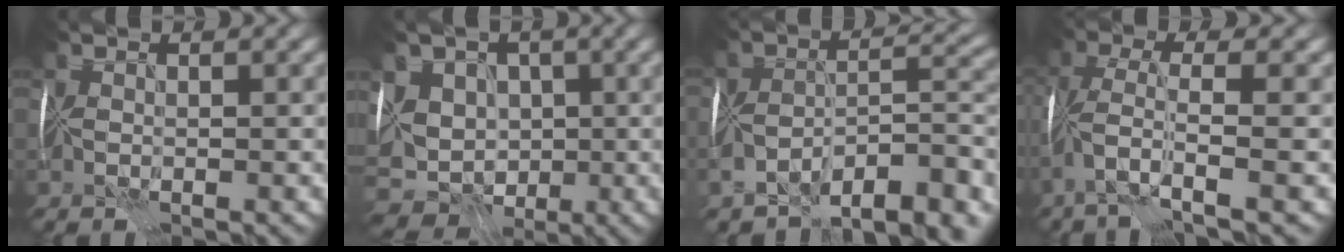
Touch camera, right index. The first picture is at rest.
{"total": 8.2, "force": [-0.9, 6.8, 4.5], "torque": [-0.063, 0.001, -0.021]}
{"total": 10.1, "force": [-8.1, 3.3, 5.0], "torque": [-0.061, -0.010, -0.125]}
{"total": 4.4, "force": [-2.5, -0.1, 3.6], "torque": [-0.078, 0.004, -0.053]}